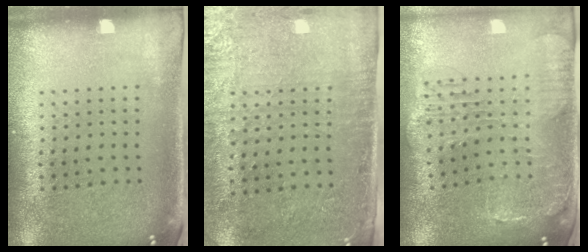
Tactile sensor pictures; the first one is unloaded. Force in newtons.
{"total": 2.8, "press": 2.4, "slide": 1.4}
{"total": 1.5, "press": 1.4, "slide": 0.4}